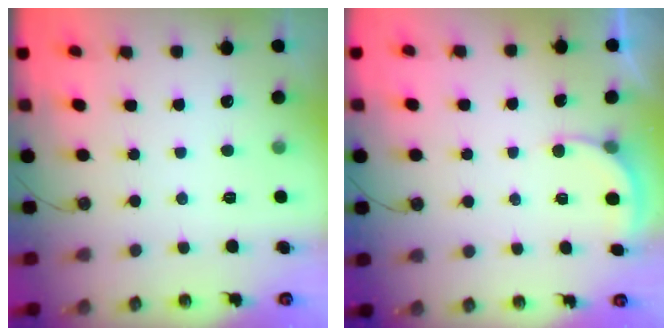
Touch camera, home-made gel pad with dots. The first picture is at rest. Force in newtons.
{"total": 2.9, "press": 2.9, "slide": 0.3}